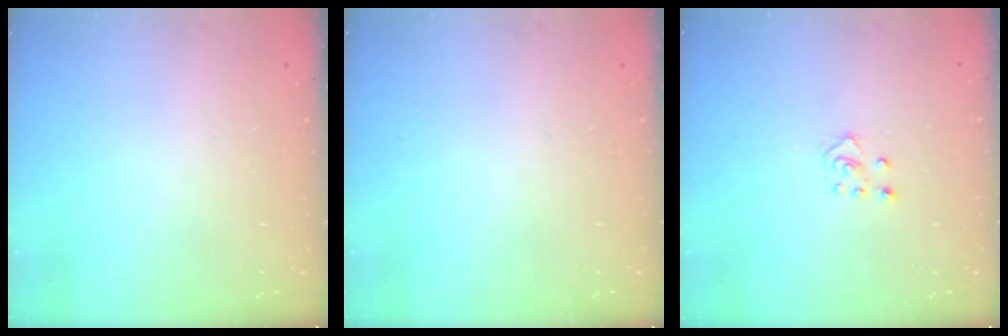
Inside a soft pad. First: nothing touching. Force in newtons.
{"total": 0.0}
{"total": 3.0, "press": 3.0, "slide": 0.3}